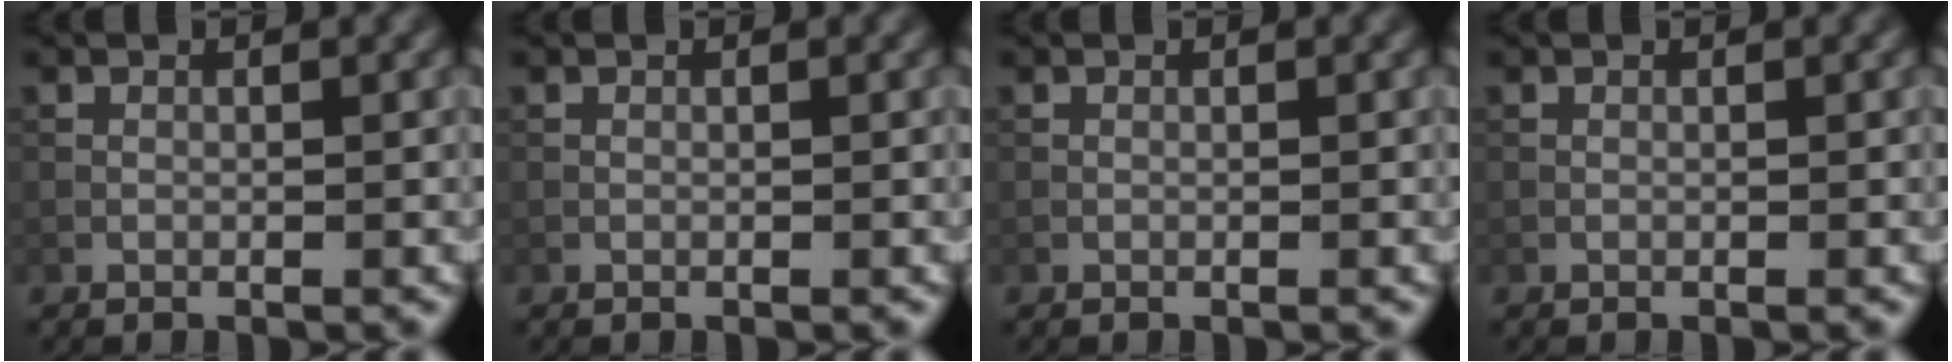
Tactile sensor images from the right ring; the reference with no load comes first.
{"total": 0.0}
{"total": 0.0}
{"total": 0.0}